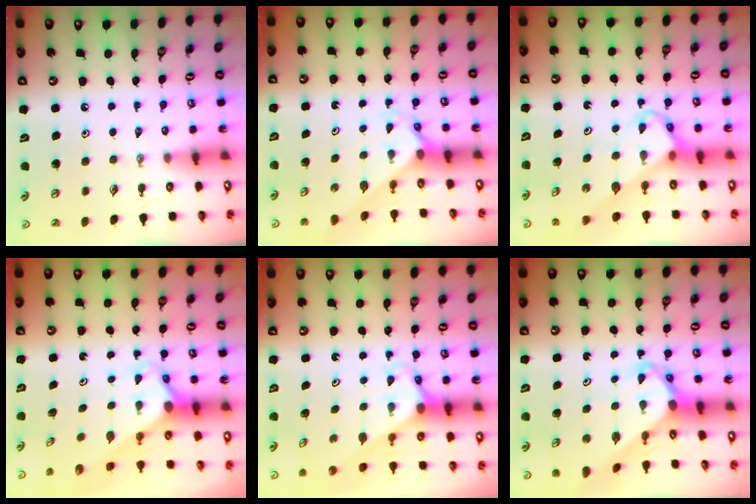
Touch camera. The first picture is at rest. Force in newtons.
{"total": 2.1, "press": 2.1, "slide": 0.2}
{"total": 3.7, "press": 3.7, "slide": 0.1}
{"total": 2.5, "press": 2.5, "slide": 0.2}
{"total": 2.6, "press": 2.6, "slide": 0.2}
{"total": 4.6, "press": 4.5, "slide": 0.4}